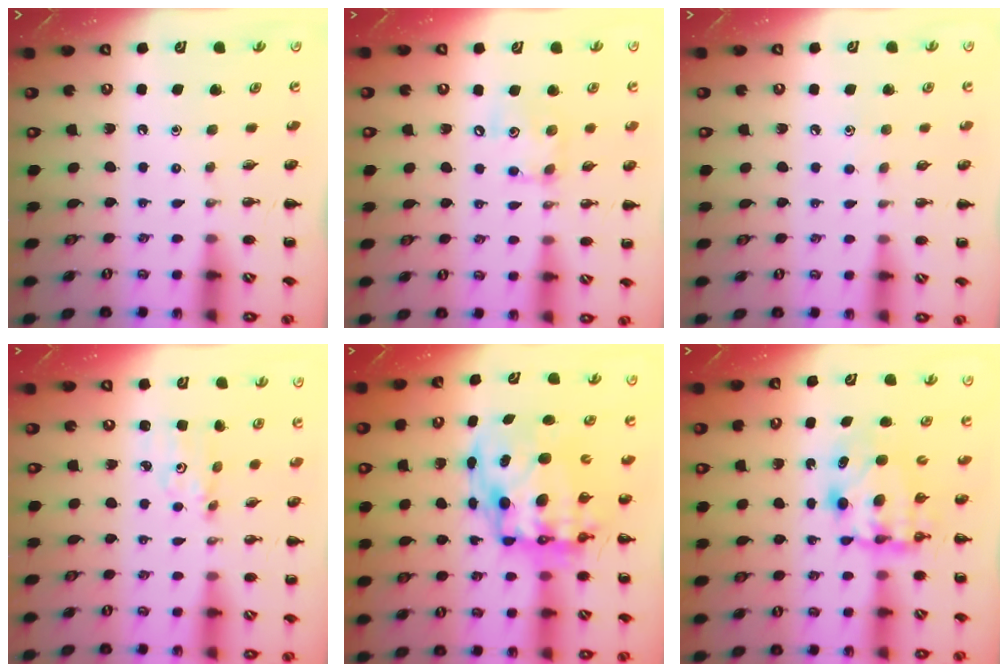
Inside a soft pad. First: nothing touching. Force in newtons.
{"total": 7.9, "press": 7.9, "slide": 1.0}
{"total": 3.6, "press": 3.5, "slide": 0.8}
{"total": 2.5, "press": 2.4, "slide": 0.4}
{"total": 15.6, "press": 15.1, "slide": 3.9}
{"total": 9.9, "press": 9.8, "slide": 1.4}